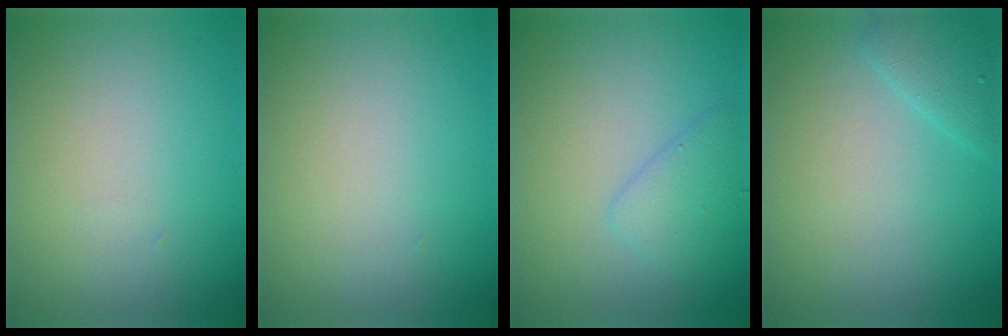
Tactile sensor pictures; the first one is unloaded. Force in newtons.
{"total": 0.0}
{"total": 2.1, "press": 2.1, "slide": 0.2}
{"total": 1.6, "press": 1.6, "slide": 0.1}